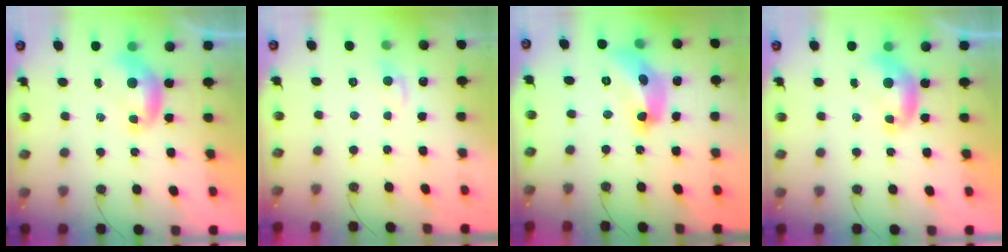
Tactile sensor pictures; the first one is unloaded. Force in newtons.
{"total": 0.8, "press": 0.3, "slide": 0.7}
{"total": 11.9, "press": 11.9, "slide": 1.0}
{"total": 0.0}